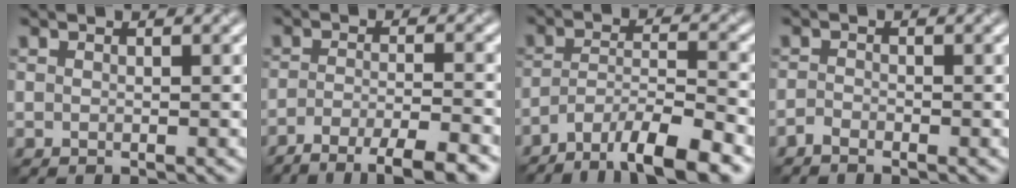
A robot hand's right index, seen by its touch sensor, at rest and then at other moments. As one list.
[{"total": 6.4, "force": [-4.6, 1.3, 4.3], "torque": [-0.062, 0.002, -0.079]}, {"total": 9.2, "force": [-6.9, 2.4, 5.7], "torque": [-0.091, -0.002, -0.117]}, {"total": 1.0, "force": [-0.9, 0.3, 0.5], "torque": [-0.009, -0.001, -0.021]}]